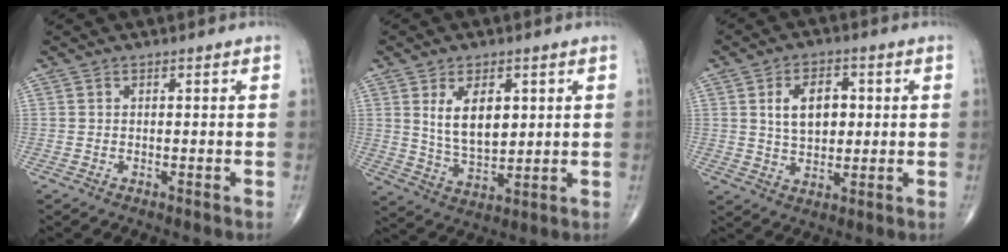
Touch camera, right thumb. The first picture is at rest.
{"total": 9.7, "force": [2.6, 5.3, 7.7], "torque": [-0.112, -0.021, 0.060]}
{"total": 8.7, "force": [1.7, 5.5, 6.5], "torque": [-0.086, -0.001, 0.031]}